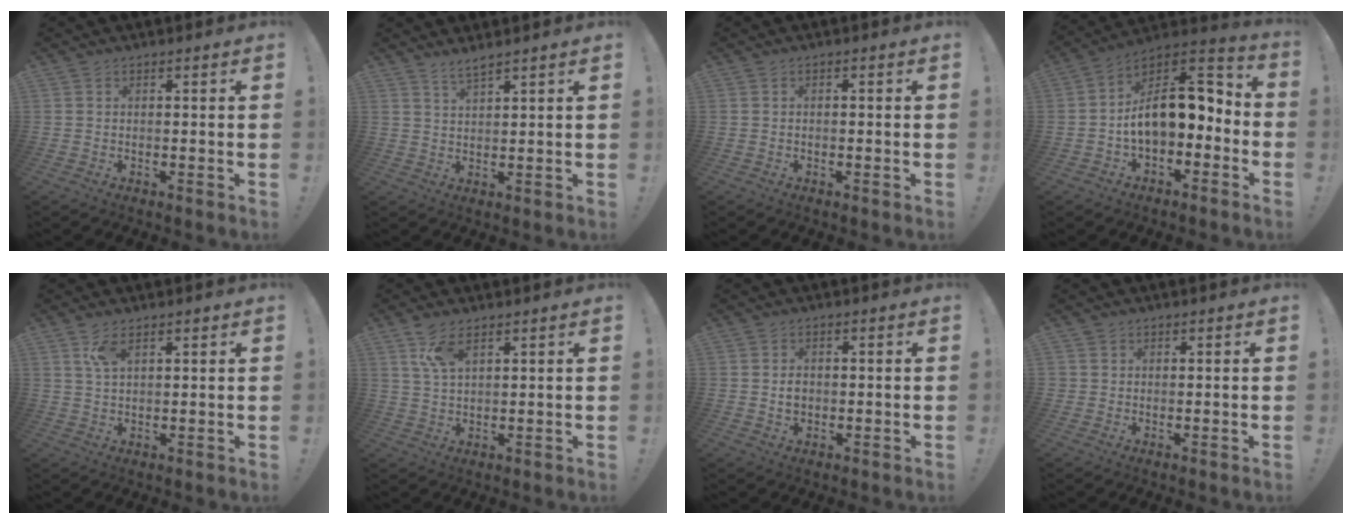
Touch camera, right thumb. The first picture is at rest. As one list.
[{"total": 3.2, "force": [2.8, 0.0, 1.6], "torque": [-0.030, -0.017, 0.048]}, {"total": 0.8, "force": [-0.7, 0.2, 0.4], "torque": [-0.009, 0.003, -0.013]}, {"total": 15.5, "force": [0.4, 9.6, 12.2], "torque": [-0.174, 0.003, 0.018]}, {"total": 5.1, "force": [2.6, 2.2, 3.8], "torque": [-0.063, -0.007, 0.045]}, {"total": 7.2, "force": [4.2, 2.9, 5.2], "torque": [-0.089, -0.014, 0.076]}, {"total": 3.0, "force": [-0.3, 2.3, 1.9], "torque": [-0.015, -0.002, -0.009]}, {"total": 1.1, "force": [0.5, 1.0, 0.1], "torque": [0.001, 0.000, 0.007]}]